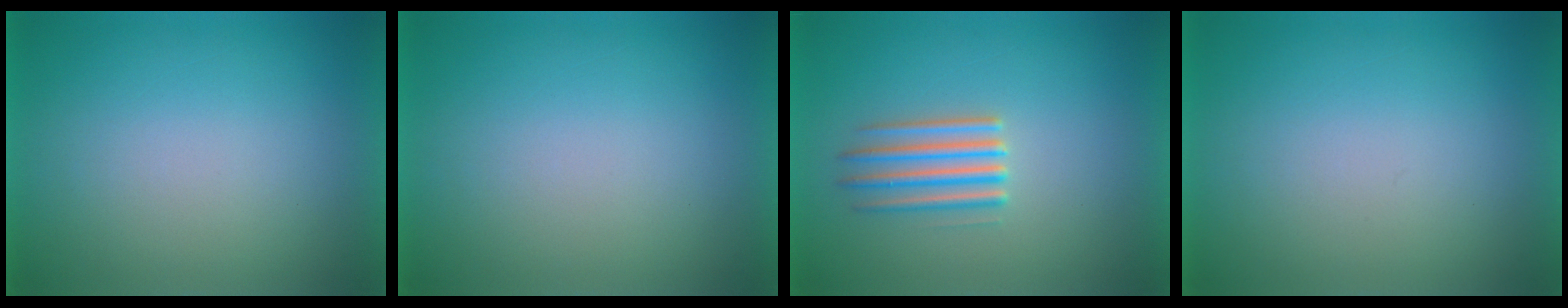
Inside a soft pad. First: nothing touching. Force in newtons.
{"total": 0.0}
{"total": 2.7}
{"total": 0.0}